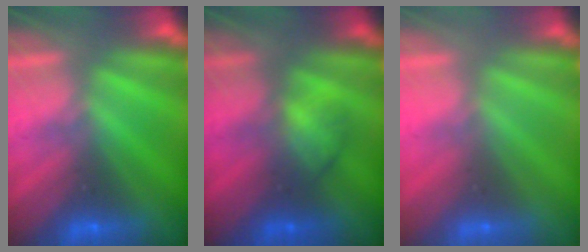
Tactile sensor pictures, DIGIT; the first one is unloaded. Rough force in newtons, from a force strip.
{"total": 2.0}
{"total": 3.2}